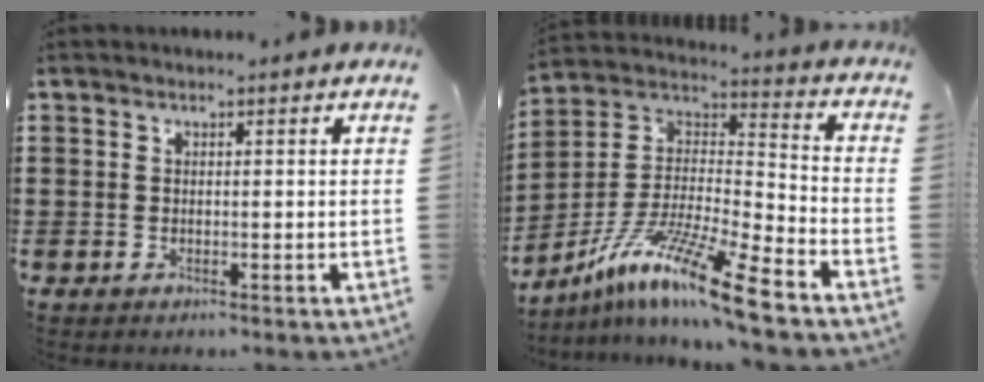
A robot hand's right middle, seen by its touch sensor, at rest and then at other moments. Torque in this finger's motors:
{"motor_torque": [1.34, -0.80, 1.05, 0.21]}